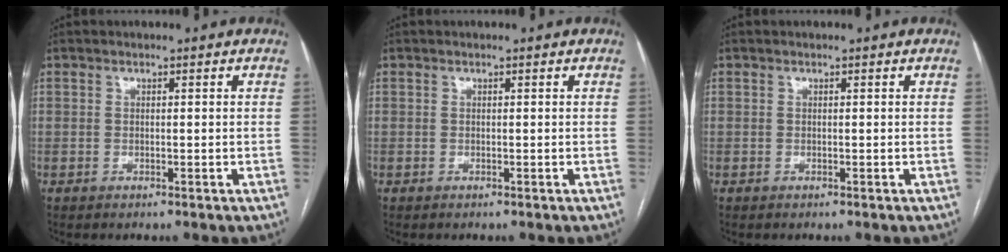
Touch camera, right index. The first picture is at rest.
{"total": 0.0}
{"total": 0.0}